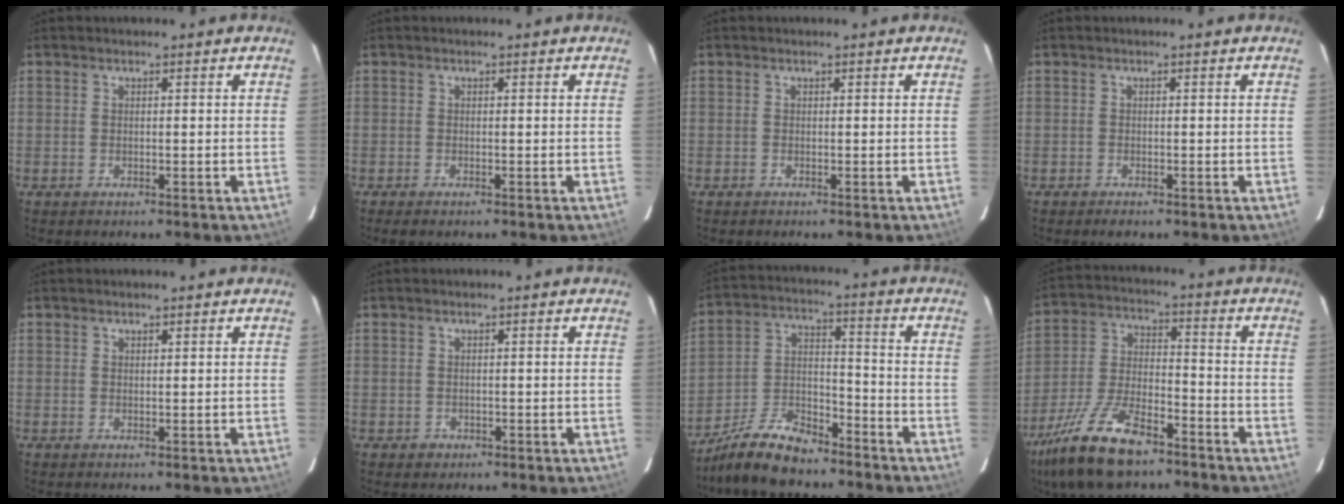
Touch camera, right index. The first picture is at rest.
{"total": 1.4, "force": [-1.1, 0.4, 0.7], "torque": [-0.014, -0.007, -0.020]}
{"total": 0.0}
{"total": 1.2, "force": [-1.0, 0.5, 0.5], "torque": [-0.010, -0.004, -0.019]}
{"total": 0.6, "force": [0.5, 0.2, 0.2], "torque": [-0.003, 0.002, 0.010]}
{"total": 1.7, "force": [-0.5, 1.6, 0.2], "torque": [-0.002, 0.002, -0.004]}
{"total": 12.5, "force": [-10.1, 4.6, 5.8], "torque": [-0.135, 0.011, -0.187]}
{"total": 17.2, "force": [-11.9, 6.6, 10.5], "torque": [-0.230, -0.018, -0.223]}